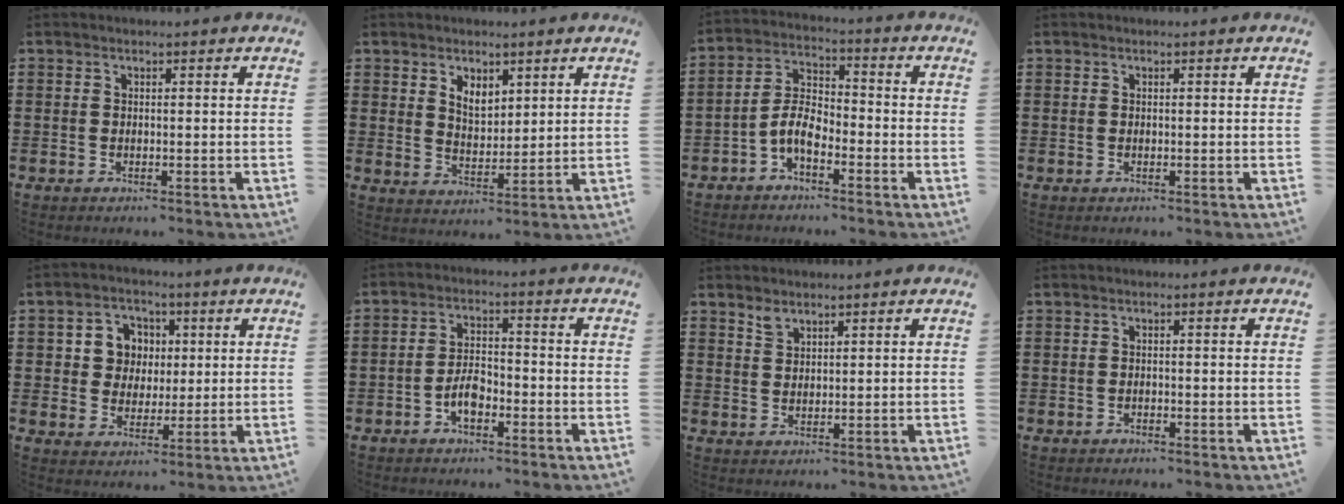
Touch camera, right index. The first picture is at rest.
{"total": 3.8, "force": [2.4, 2.3, 1.8], "torque": [-0.036, 0.005, 0.042]}
{"total": 5.8, "force": [-3.0, 2.8, 4.1], "torque": [-0.100, 0.007, -0.066]}
{"total": 0.0}
{"total": 6.0, "force": [1.0, 5.7, 1.8], "torque": [-0.062, 0.020, 0.016]}
{"total": 4.2, "force": [-2.2, 2.2, 2.9], "torque": [-0.064, 0.004, -0.045]}
{"total": 1.9, "force": [1.6, 0.8, 0.4], "torque": [-0.013, 0.000, 0.032]}
{"total": 0.5, "force": [-0.5, 0.1, 0.1], "torque": [-0.002, -0.002, -0.010]}